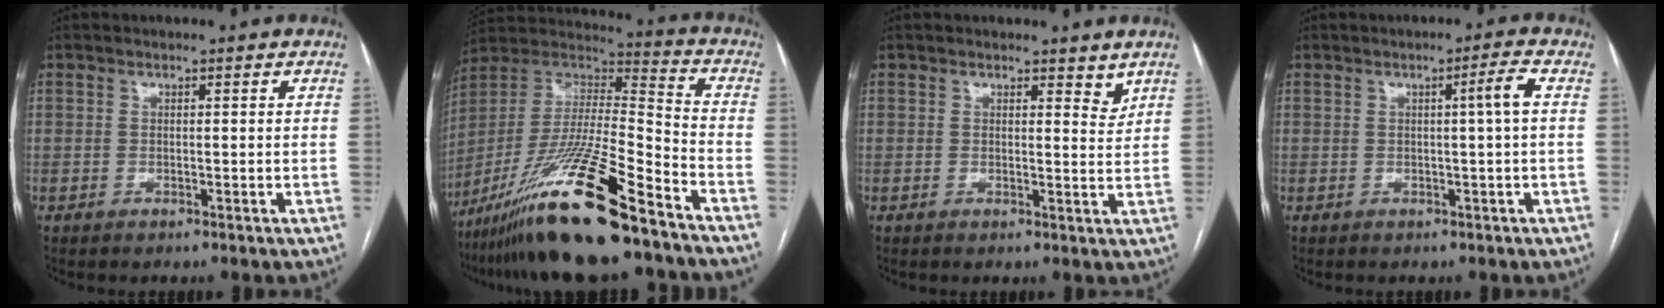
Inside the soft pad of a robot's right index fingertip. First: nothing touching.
{"total": 23.1, "force": [-16.2, 1.2, 16.4], "torque": [-0.331, -0.036, -0.299]}
{"total": 2.7, "force": [2.3, 1.0, 1.0], "torque": [-0.007, -0.013, 0.023]}
{"total": 2.7, "force": [0.2, -0.7, 2.6], "torque": [-0.041, 0.001, 0.006]}